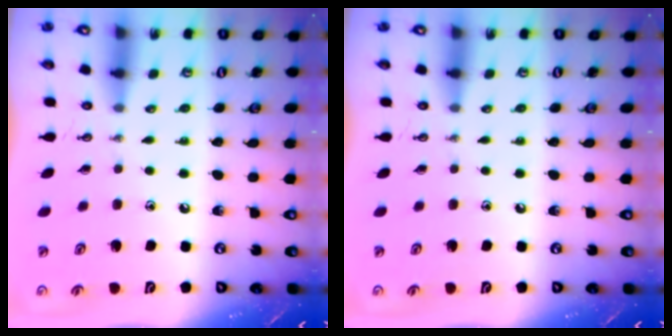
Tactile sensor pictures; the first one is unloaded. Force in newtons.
{"total": 0.0}